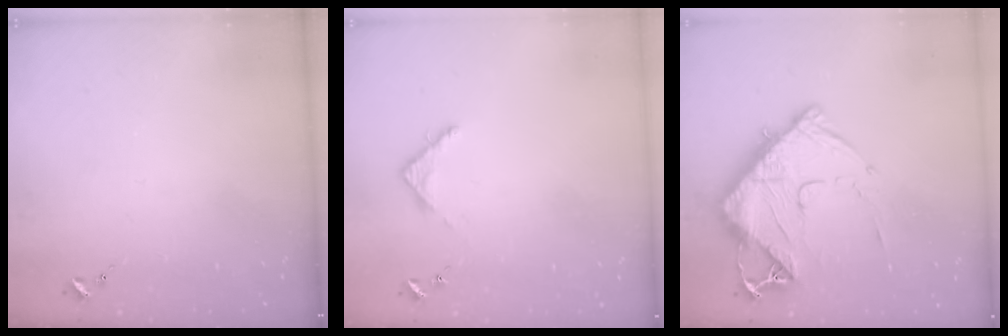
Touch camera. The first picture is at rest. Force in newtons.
{"total": 3.5, "press": 3.5, "slide": 0.3}
{"total": 14.4, "press": 14.3, "slide": 1.4}